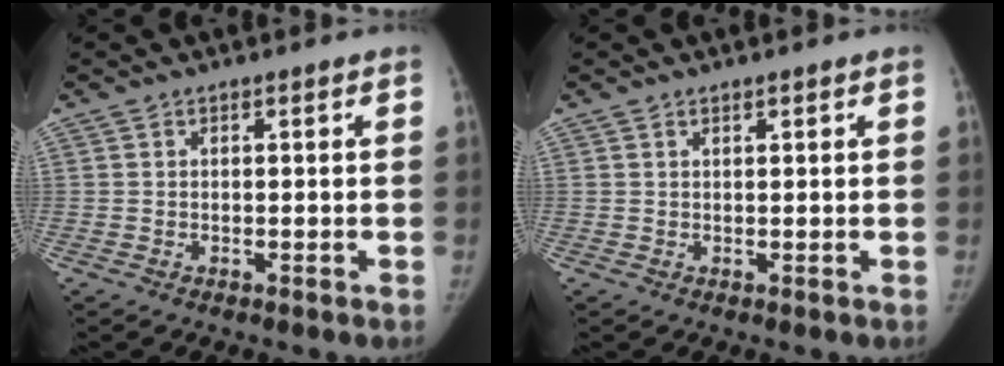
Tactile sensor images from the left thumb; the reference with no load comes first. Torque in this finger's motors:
{"motor_torque": [-0.16, -0.23, -0.16, 0.25, -0.05]}